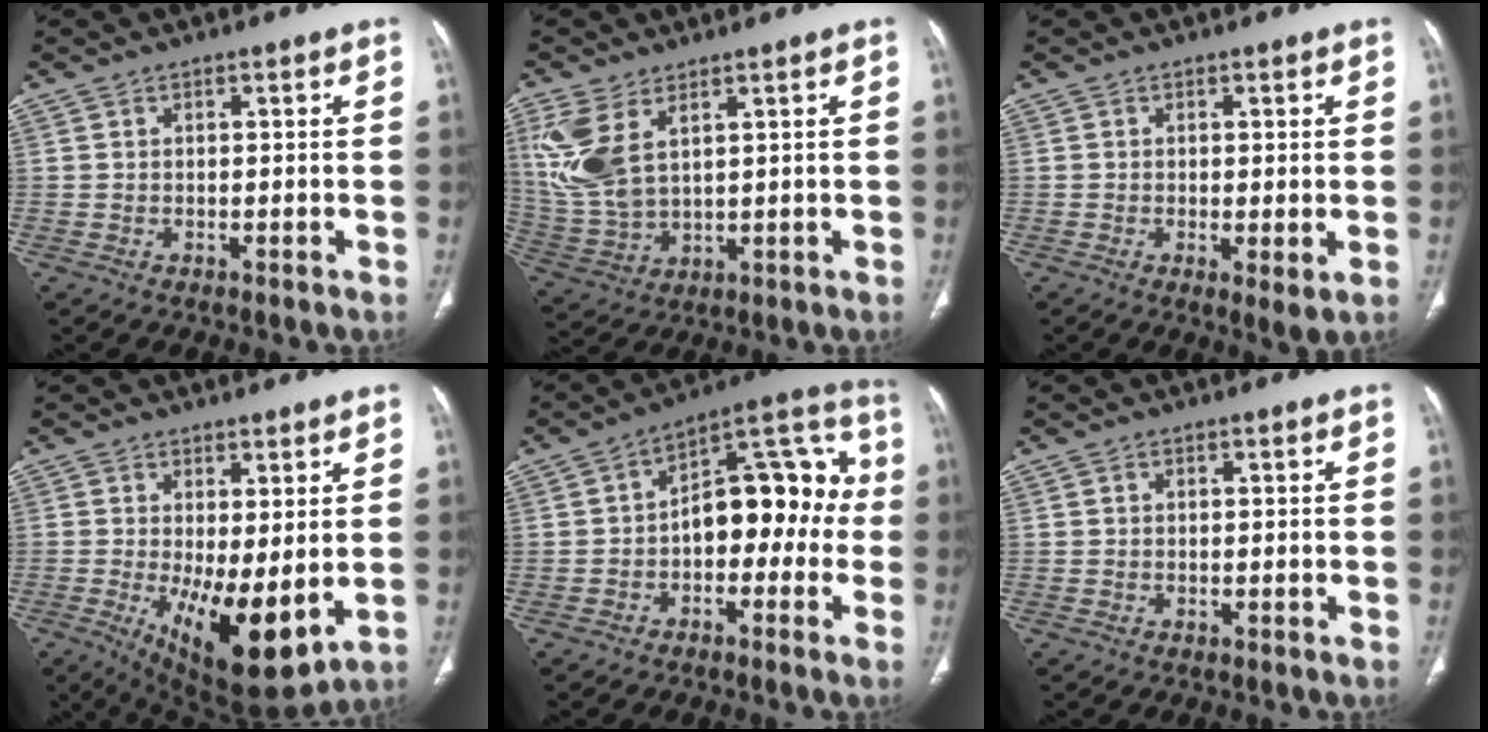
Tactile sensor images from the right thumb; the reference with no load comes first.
{"total": 11.3, "force": [4.6, 5.9, 8.5], "torque": [-0.199, -0.010, 0.112]}
{"total": 3.2, "force": [-0.4, 0.8, 3.1], "torque": [-0.059, -0.016, -0.009]}
{"total": 13.4, "force": [-1.7, 4.9, 12.4], "torque": [-0.195, -0.030, -0.006]}
{"total": 15.7, "force": [-1.6, 9.3, 12.6], "torque": [-0.131, 0.057, -0.036]}
{"total": 0.0}